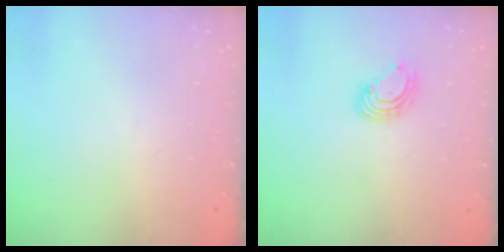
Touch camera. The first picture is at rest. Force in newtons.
{"total": 3.3, "press": 3.3, "slide": 0.4}